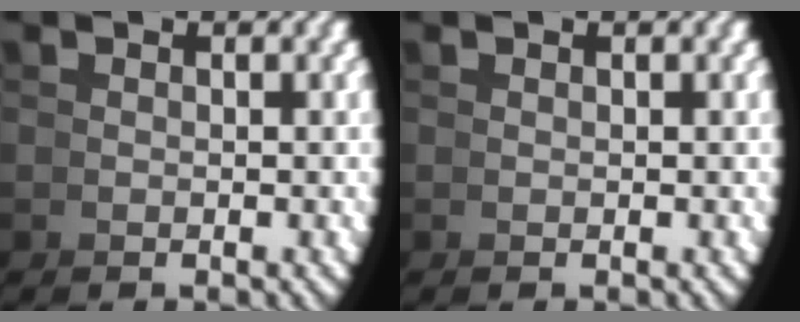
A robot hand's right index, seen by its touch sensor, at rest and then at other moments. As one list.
[{"total": 0.7, "force": [0.5, 0.5, 0.1], "torque": [-0.005, -0.004, 0.014]}]